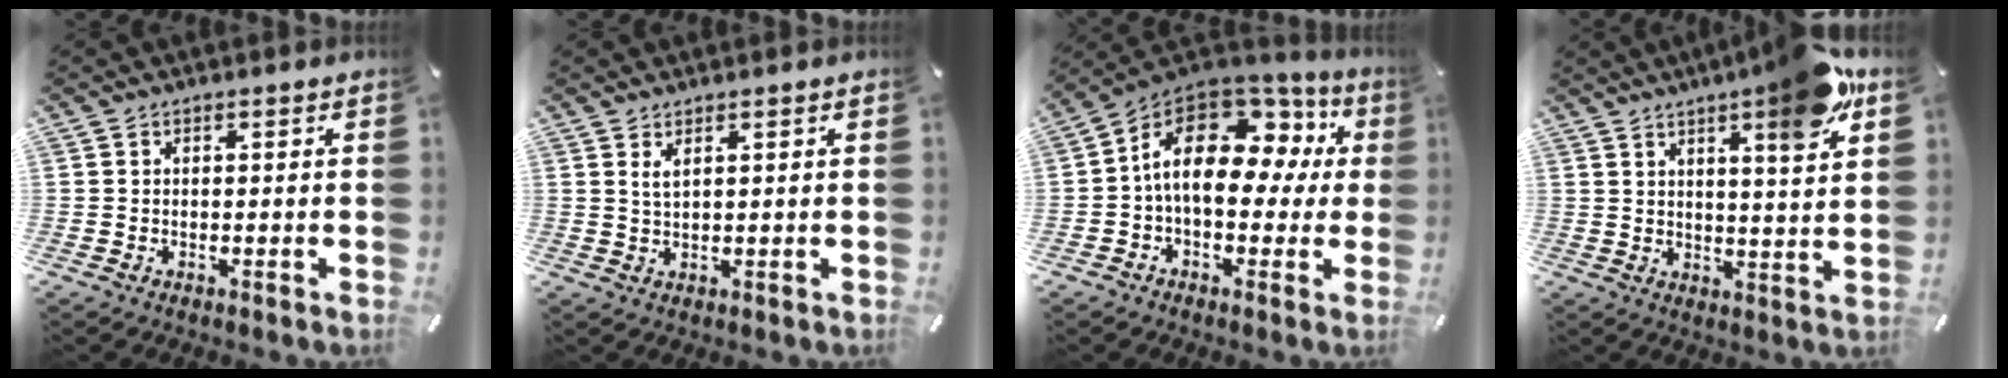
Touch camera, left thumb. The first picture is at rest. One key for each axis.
{"total": 2.2, "fx": 1.3, "fy": 0.6, "fz": 1.6, "tx": -0.035, "ty": 0.001, "tz": 0.023}
{"total": 17.1, "fx": 3.6, "fy": 10.1, "fz": 13.3, "tx": -0.234, "ty": -0.015, "tz": 0.058}
{"total": 11.2, "fx": 7.1, "fy": 1.2, "fz": 8.5, "tx": -0.116, "ty": -0.043, "tz": 0.108}